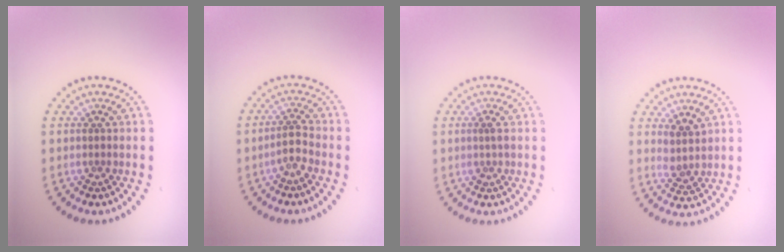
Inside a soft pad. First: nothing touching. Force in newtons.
{"total": 1.9, "press": 1.4, "slide": 1.2}
{"total": 0.6, "press": 0.6, "slide": 0.3}
{"total": 1.9, "press": 1.5, "slide": 1.0}